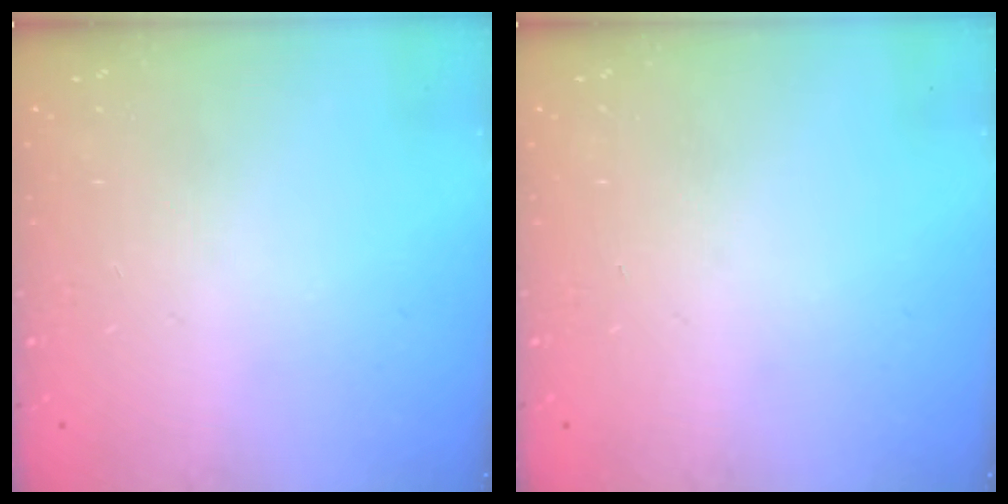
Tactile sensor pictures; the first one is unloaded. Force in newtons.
{"total": 0.0}